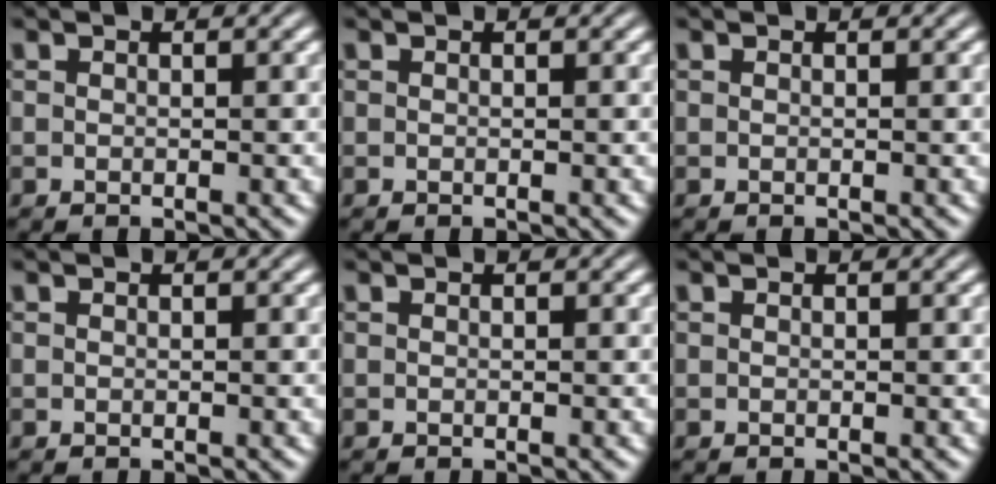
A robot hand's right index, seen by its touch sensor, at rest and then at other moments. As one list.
[{"total": 0.0}, {"total": 0.0}, {"total": 0.0}, {"total": 0.0}, {"total": 0.0}]